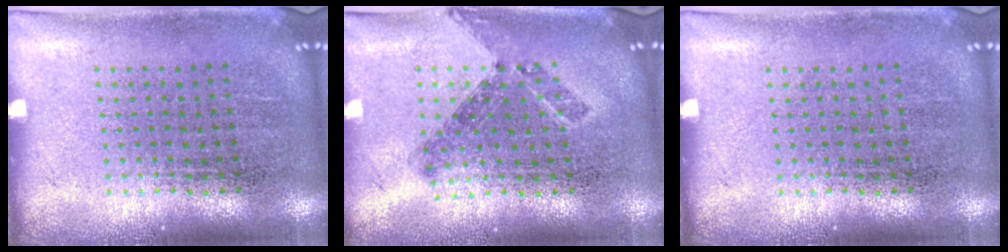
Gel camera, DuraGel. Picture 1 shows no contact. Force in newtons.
{"total": 0.8, "press": 0.8, "slide": 0.3}
{"total": 0.0}